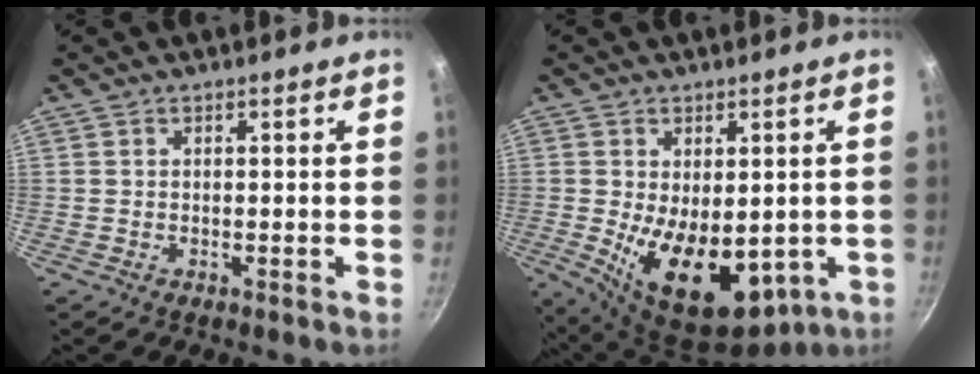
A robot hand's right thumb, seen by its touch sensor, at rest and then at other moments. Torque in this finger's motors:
{"motor_torque": [-0.12, 1.46, 1.67, -0.57, 0.19]}